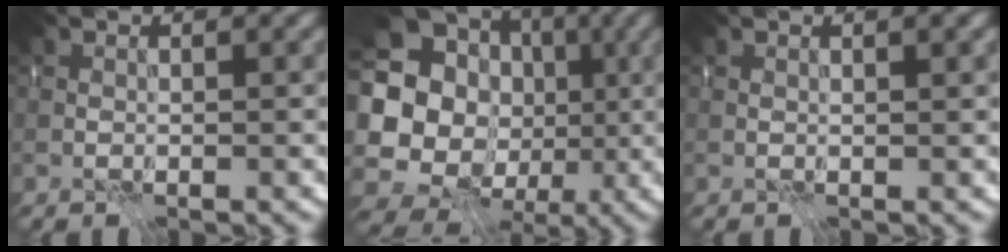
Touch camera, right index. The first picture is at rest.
{"total": 17.9, "force": [-0.2, 16.2, 7.6], "torque": [-0.173, 0.003, -0.009]}
{"total": 1.3, "force": [0.7, 0.1, 1.1], "torque": [-0.015, 0.000, 0.011]}